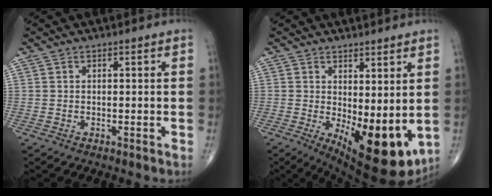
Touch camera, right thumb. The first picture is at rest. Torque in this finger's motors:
{"motor_torque": [1.10, 2.83, 0.18, -0.09, 0.37]}